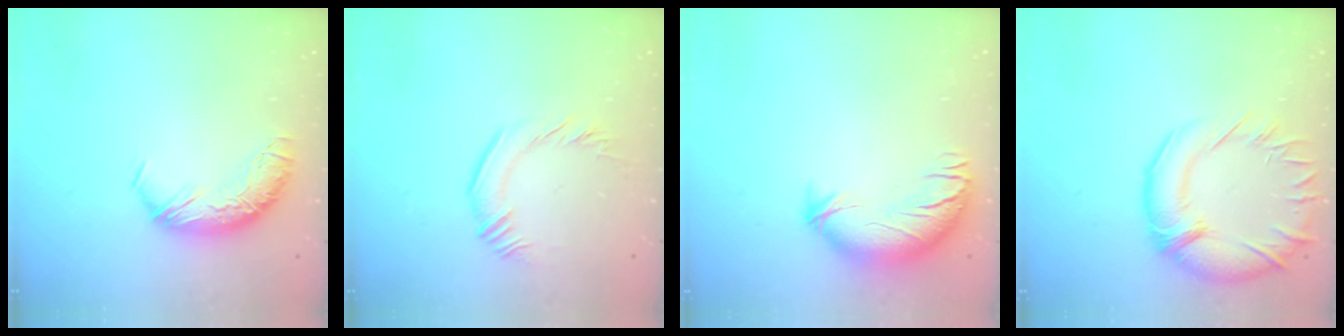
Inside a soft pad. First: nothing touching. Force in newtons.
{"total": 0.9, "press": 0.3, "slide": 0.8}
{"total": 3.6, "press": 2.9, "slide": 2.1}
{"total": 7.7, "press": 6.9, "slide": 3.4}